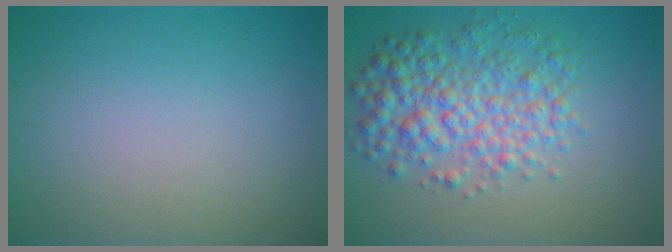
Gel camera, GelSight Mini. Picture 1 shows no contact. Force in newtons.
{"total": 5.9, "press": 5.9, "slide": 0.1}